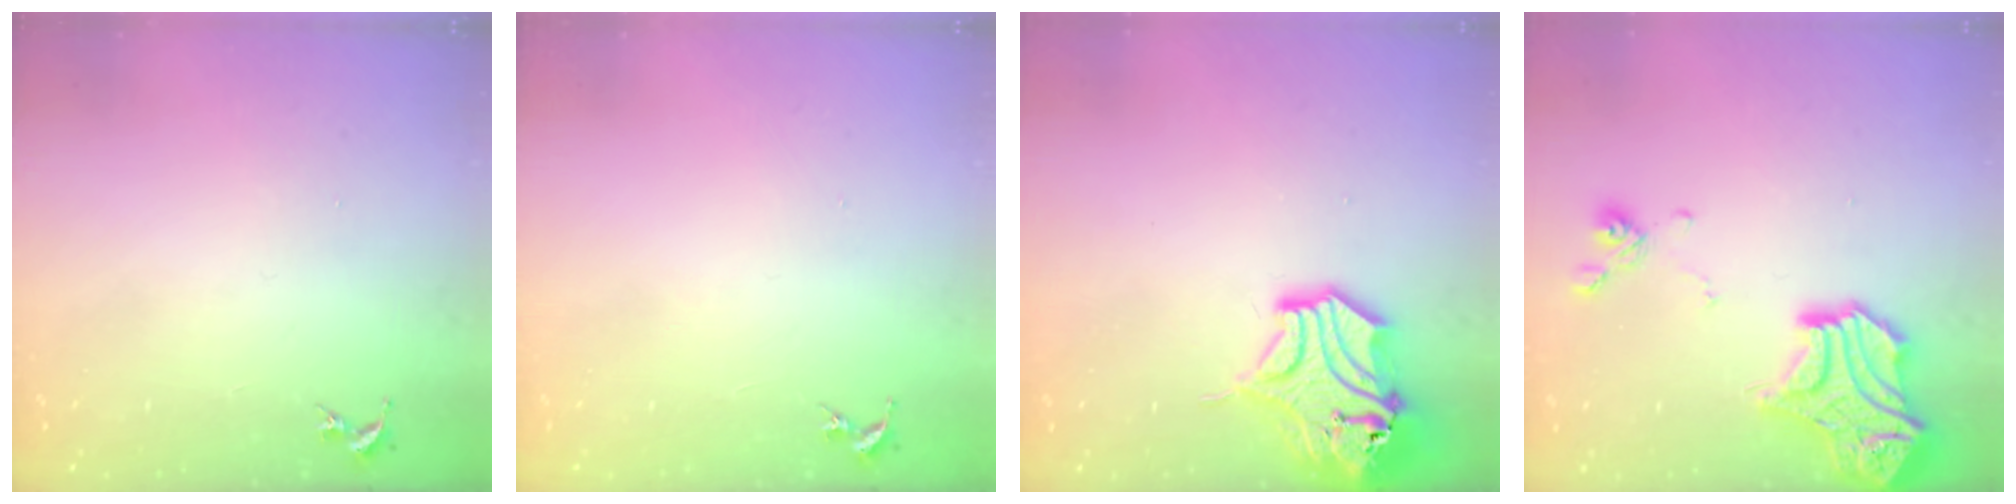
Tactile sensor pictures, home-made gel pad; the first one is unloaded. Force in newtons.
{"total": 0.0}
{"total": 15.4, "press": 15.3, "slide": 2.2}
{"total": 17.9, "press": 17.9, "slide": 0.7}